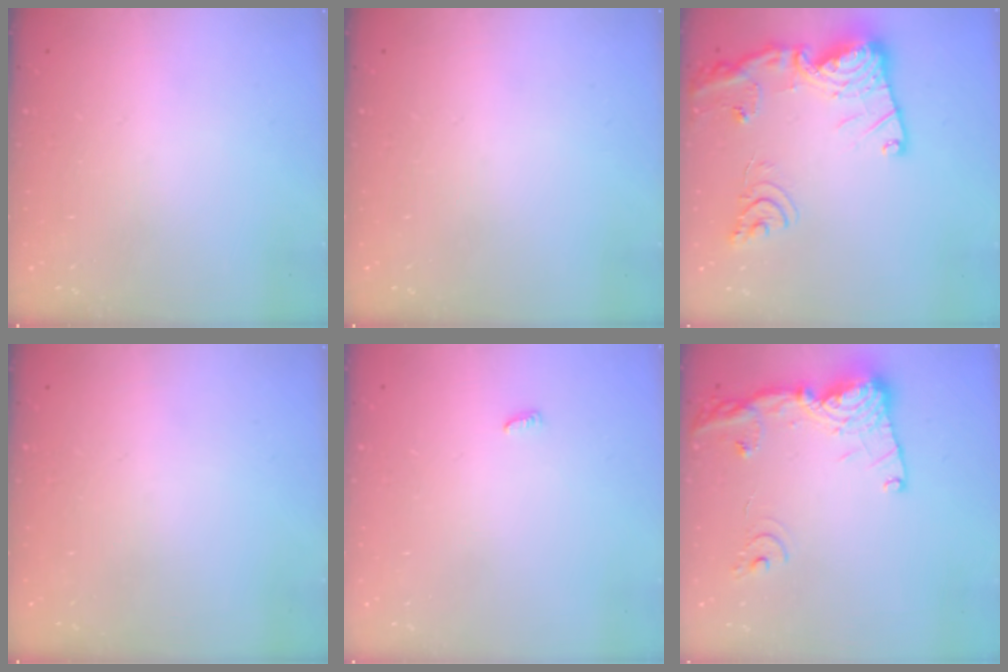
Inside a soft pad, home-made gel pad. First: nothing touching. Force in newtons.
{"total": 0.0}
{"total": 21.7, "press": 21.5, "slide": 2.2}
{"total": 0.0}
{"total": 2.4, "press": 2.4, "slide": 0.2}
{"total": 16.7, "press": 16.6, "slide": 1.9}